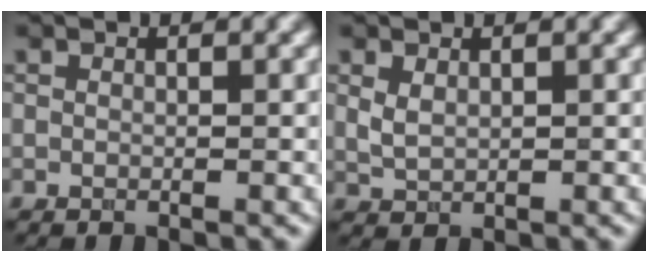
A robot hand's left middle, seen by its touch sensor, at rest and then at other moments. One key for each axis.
{"total": 1.4, "fx": 0.7, "fy": 0.9, "fz": 0.9, "tx": -0.023, "ty": -0.003, "tz": 0.019}